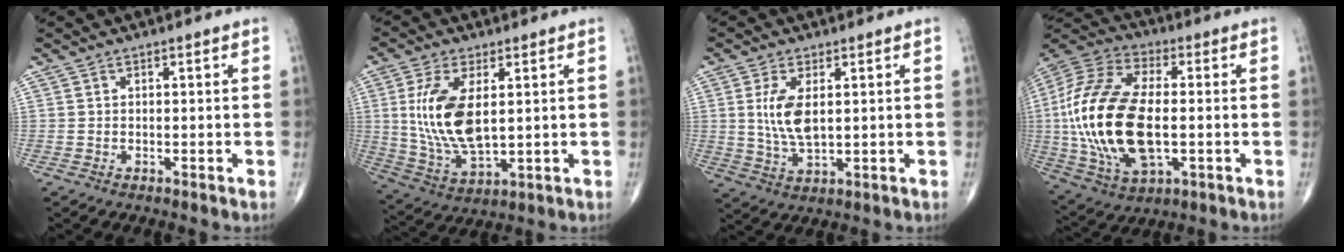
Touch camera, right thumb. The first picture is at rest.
{"total": 13.9, "force": [2.3, 6.7, 11.9], "torque": [-0.243, -0.016, 0.057]}
{"total": 7.6, "force": [1.4, 3.5, 6.6], "torque": [-0.133, -0.012, 0.035]}
{"total": 25.6, "force": [-1.5, 13.0, 22.0], "torque": [-0.478, -0.003, -0.024]}